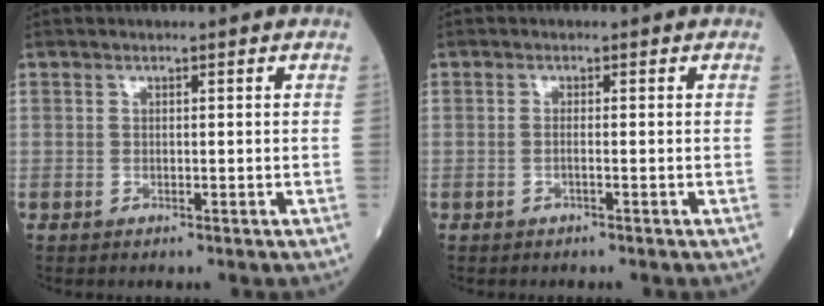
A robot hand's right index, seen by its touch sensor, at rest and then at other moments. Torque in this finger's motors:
{"motor_torque": [-0.27, 0.02, -0.04, -0.01]}